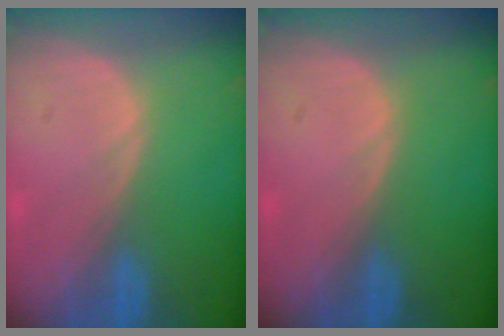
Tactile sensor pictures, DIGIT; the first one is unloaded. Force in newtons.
{"total": 0.0}